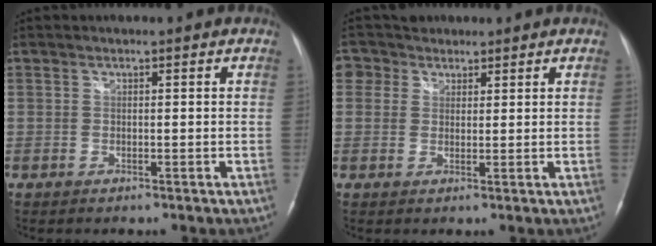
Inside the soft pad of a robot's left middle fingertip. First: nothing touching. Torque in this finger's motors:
{"motor_torque": [0.06, -0.05, -0.03, 0.01]}